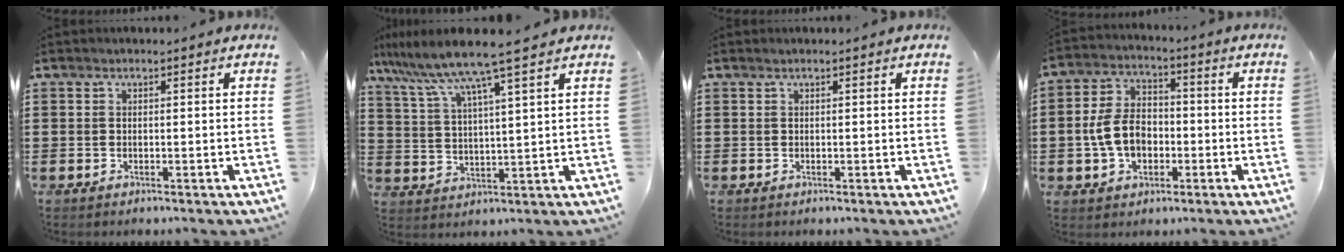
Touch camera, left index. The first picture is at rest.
{"total": 8.4, "force": [6.8, -0.8, 4.8], "torque": [-0.116, -0.035, 0.113]}
{"total": 0.0}
{"total": 7.9, "force": [-1.4, 5.5, 5.5], "torque": [-0.130, 0.008, -0.031]}